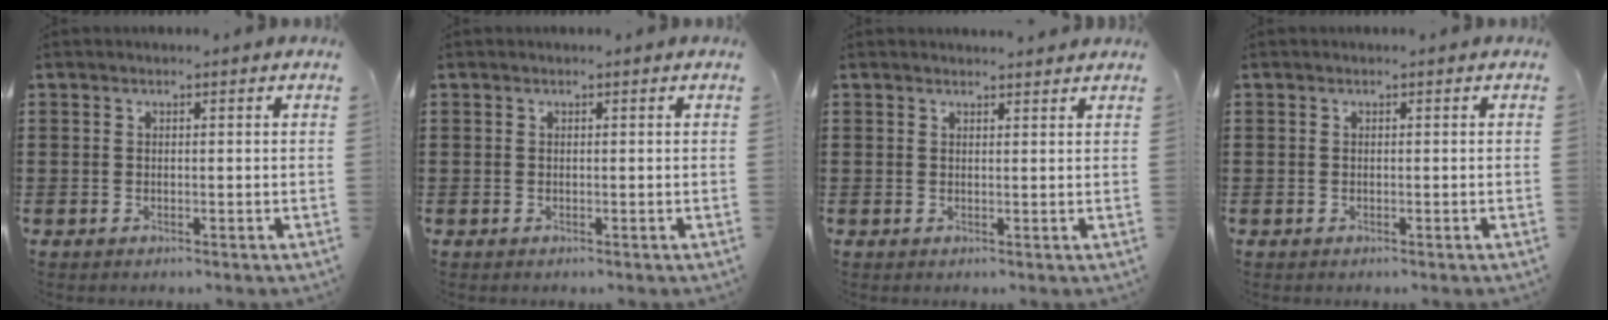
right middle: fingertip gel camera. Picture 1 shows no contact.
{"total": 0.0}
{"total": 1.1, "force": [1.1, 0.0, 0.2], "torque": [0.002, -0.005, 0.019]}
{"total": 0.0}